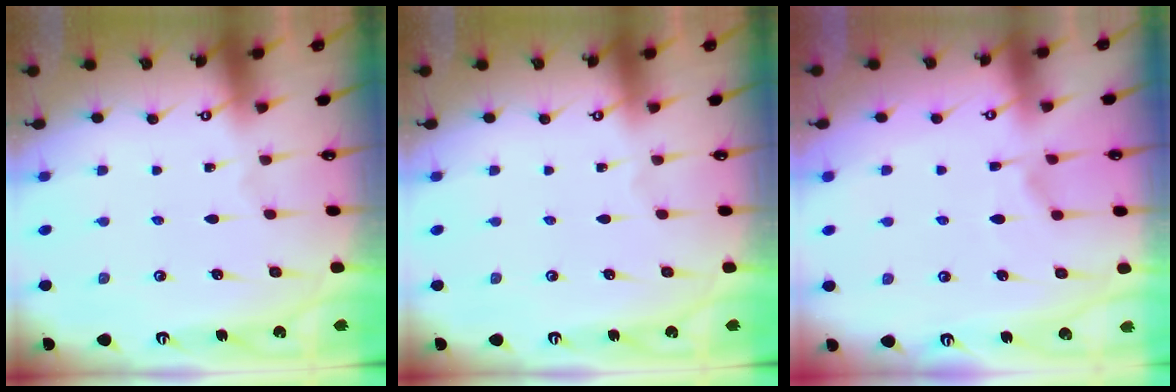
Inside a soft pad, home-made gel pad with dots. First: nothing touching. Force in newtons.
{"total": 0.0}
{"total": 1.5, "press": 0.6, "slide": 1.4}